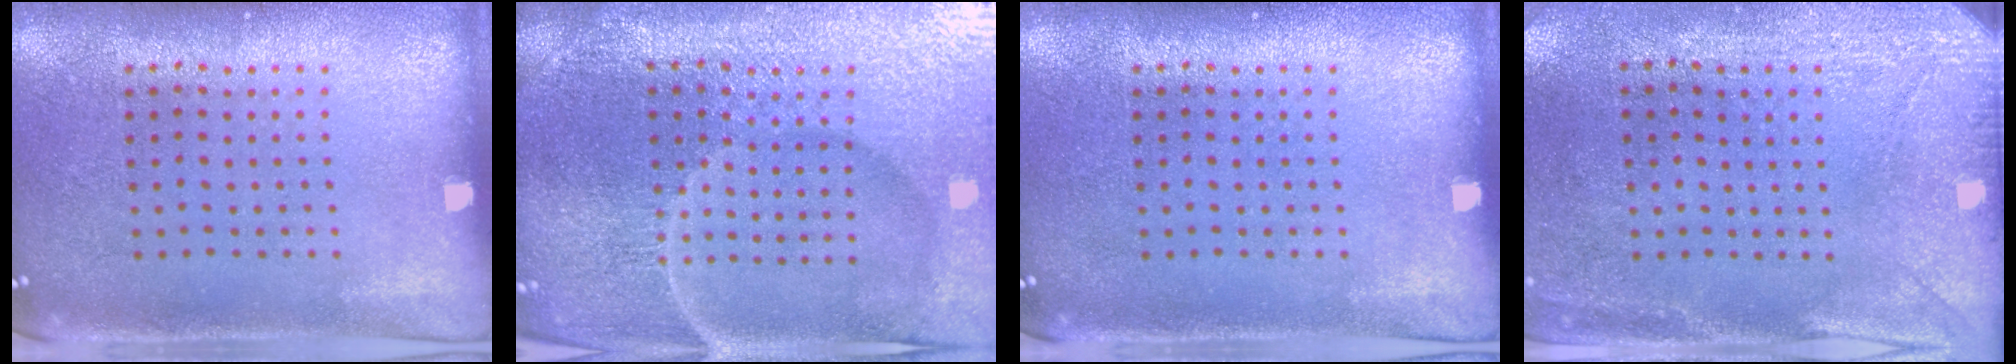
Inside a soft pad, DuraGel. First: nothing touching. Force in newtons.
{"total": 6.1, "press": 5.5, "slide": 2.5}
{"total": 0.0}
{"total": 3.0, "press": 2.3, "slide": 1.8}